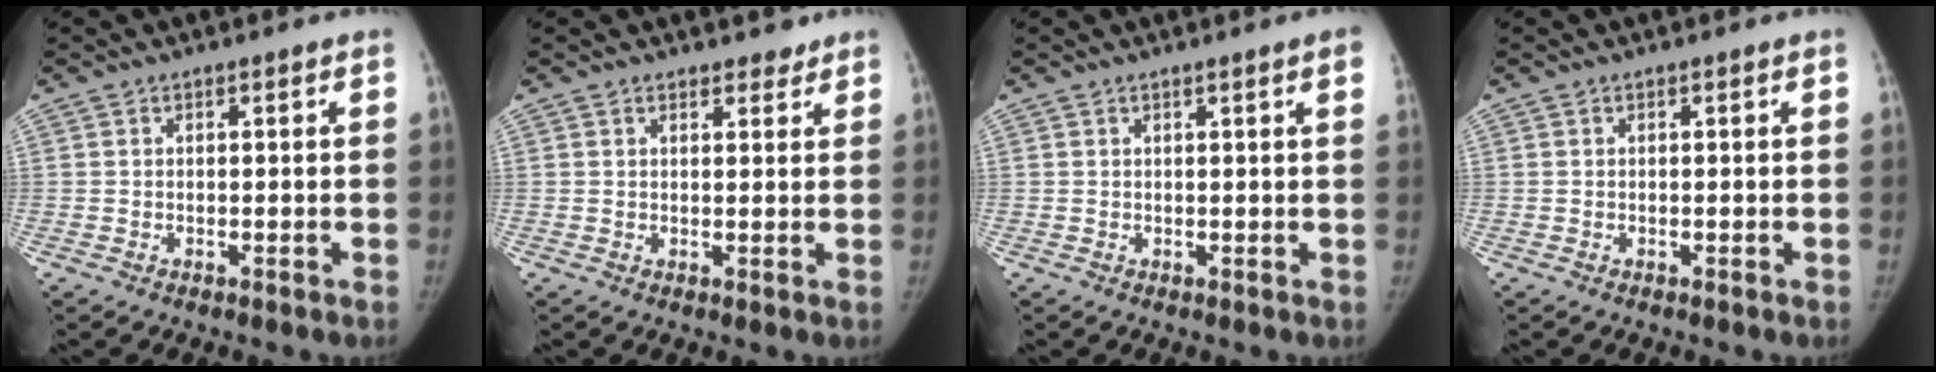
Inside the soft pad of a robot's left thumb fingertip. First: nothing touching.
{"total": 2.3, "force": [1.9, 1.2, 0.4], "torque": [0.015, -0.008, 0.020]}
{"total": 2.4, "force": [1.2, -0.2, 2.1], "torque": [-0.025, 0.002, 0.015]}
{"total": 0.0}